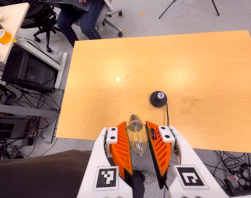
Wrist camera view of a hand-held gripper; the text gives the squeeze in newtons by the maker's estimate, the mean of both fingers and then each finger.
{"total": 13.4, "left": 14.3, "right": 12.5}